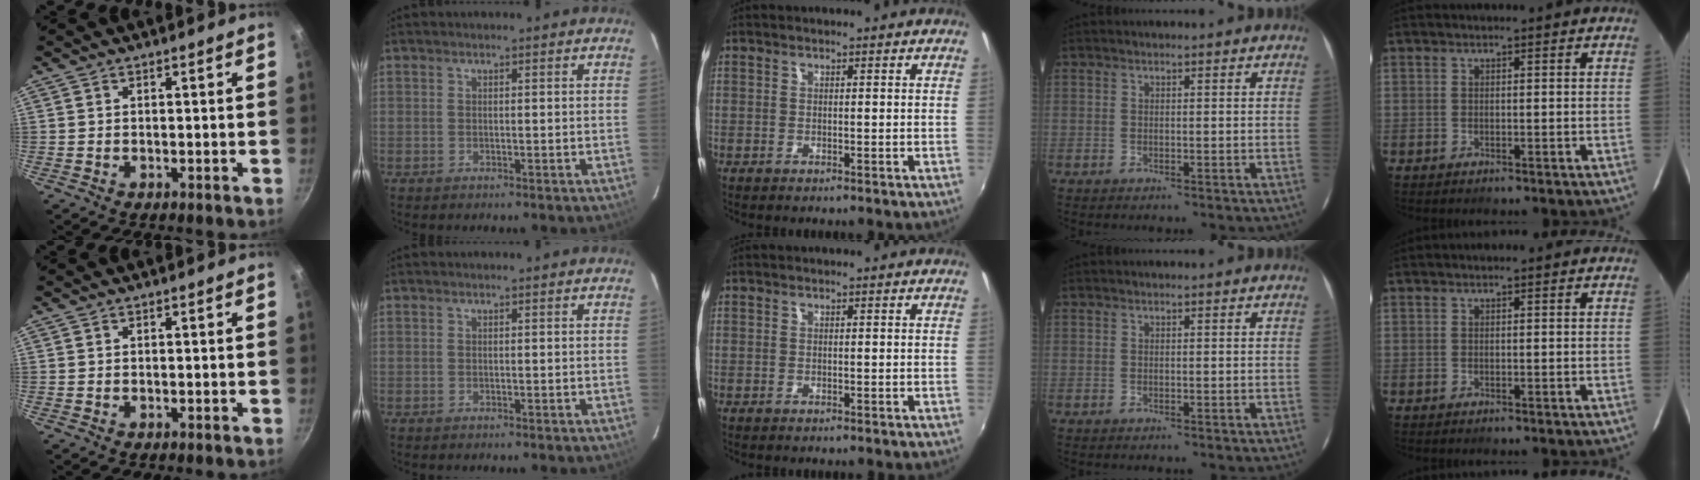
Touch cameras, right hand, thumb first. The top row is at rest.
{}